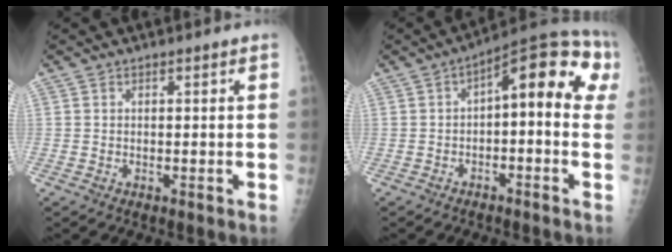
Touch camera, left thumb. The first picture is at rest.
{"total": 13.3, "force": [1.5, 5.7, 11.8], "torque": [-0.125, 0.050, 0.010]}